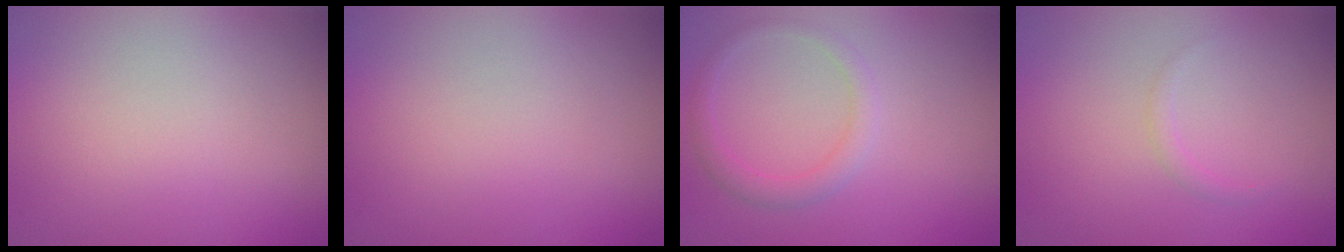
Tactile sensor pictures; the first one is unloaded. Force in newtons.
{"total": 0.0}
{"total": 1.9, "press": 1.9, "slide": 0.1}
{"total": 0.7, "press": 0.7, "slide": 0.1}